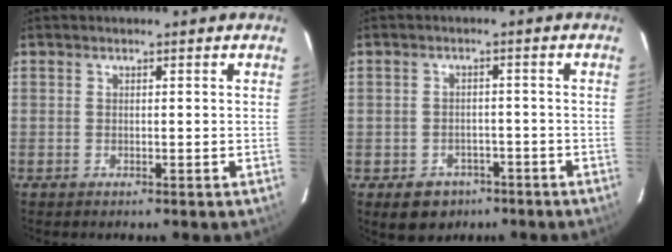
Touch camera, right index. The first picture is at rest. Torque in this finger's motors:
{"motor_torque": [-0.46, 0.06, -0.66, -0.21]}